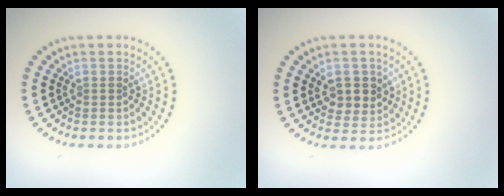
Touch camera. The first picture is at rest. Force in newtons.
{"total": 2.8, "press": 2.7, "slide": 0.8}